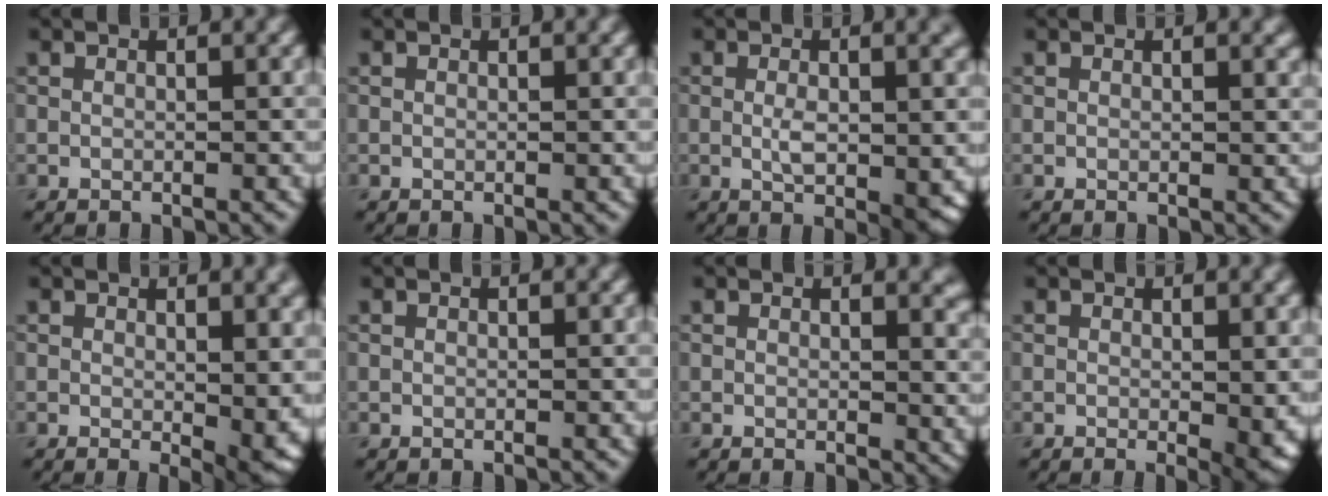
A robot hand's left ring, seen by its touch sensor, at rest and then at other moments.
{"total": 0.0}
{"total": 5.3, "force": [-0.2, 1.9, 5.0], "torque": [-0.079, -0.004, -0.001]}
{"total": 0.7, "force": [0.5, 0.1, 0.3], "torque": [-0.002, -0.001, 0.009]}
{"total": 5.7, "force": [0.4, 1.8, 5.3], "torque": [-0.064, -0.023, 0.017]}
{"total": 0.0}
{"total": 2.2, "force": [0.9, 1.2, 1.6], "torque": [-0.015, -0.008, 0.016]}
{"total": 3.0, "force": [-0.1, 0.6, 2.9], "torque": [-0.036, -0.013, 0.000]}